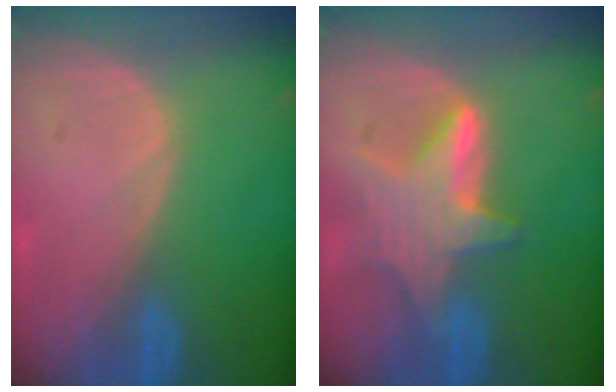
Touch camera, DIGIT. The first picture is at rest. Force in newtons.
{"total": 7.2, "press": 7.2, "slide": 0.4}